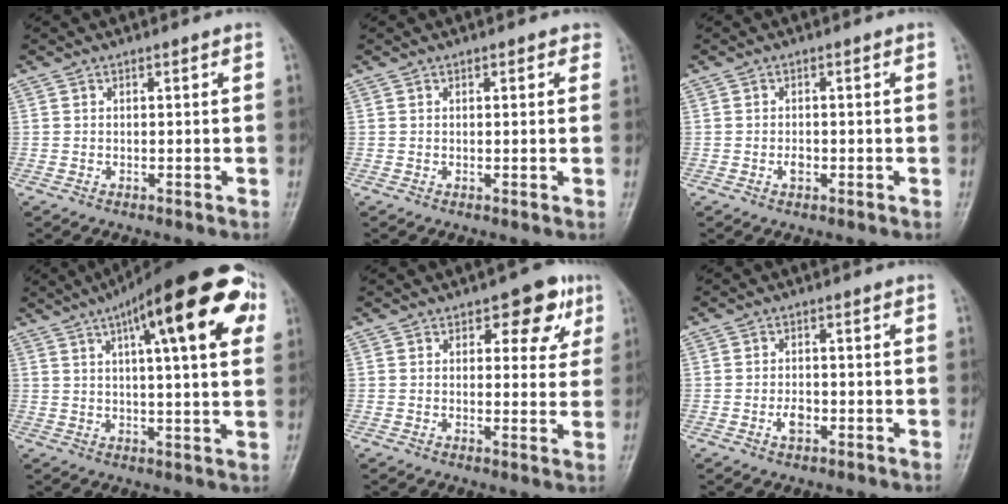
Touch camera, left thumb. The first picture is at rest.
{"total": 1.6, "force": [0.9, 0.9, 1.0], "torque": [-0.003, 0.000, 0.006]}
{"total": 1.5, "force": [-0.6, 1.0, 1.0], "torque": [-0.012, 0.002, -0.011]}
{"total": 23.0, "force": [9.5, 6.3, 19.9], "torque": [-0.274, 0.011, 0.131]}
{"total": 7.9, "force": [3.8, 4.5, 5.3], "torque": [-0.021, -0.010, 0.041]}
{"total": 2.7, "force": [-1.1, 1.6, 1.9], "torque": [-0.029, 0.005, -0.019]}